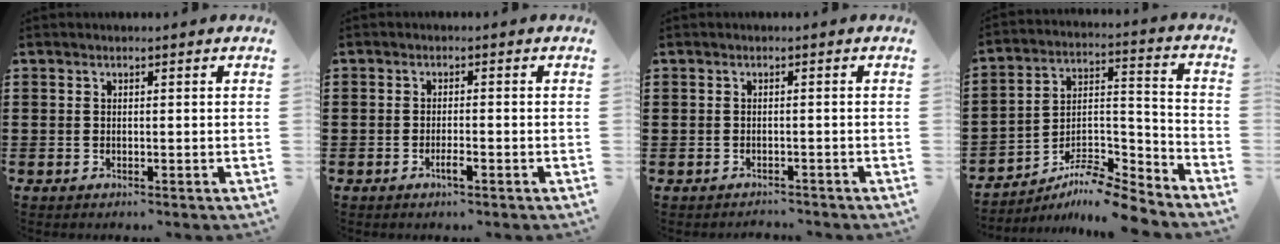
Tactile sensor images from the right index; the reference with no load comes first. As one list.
[{"total": 2.1, "force": [-1.3, 0.1, 1.7], "torque": [-0.029, -0.004, -0.022]}, {"total": 1.1, "force": [-1.1, 0.1, -0.2], "torque": [0.001, 0.004, -0.027]}, {"total": 8.7, "force": [-8.0, 1.6, 3.1], "torque": [-0.052, 0.017, -0.156]}]